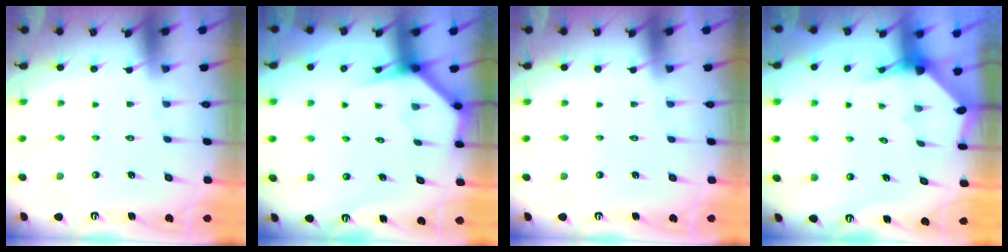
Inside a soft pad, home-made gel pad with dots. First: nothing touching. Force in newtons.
{"total": 3.8, "press": 3.8, "slide": 0.2}
{"total": 0.0}
{"total": 3.3, "press": 3.3, "slide": 0.4}